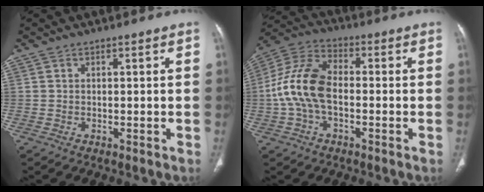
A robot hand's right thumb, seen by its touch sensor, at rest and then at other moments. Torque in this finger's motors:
{"motor_torque": [1.23, 2.09, 1.00, -0.93, 0.18]}